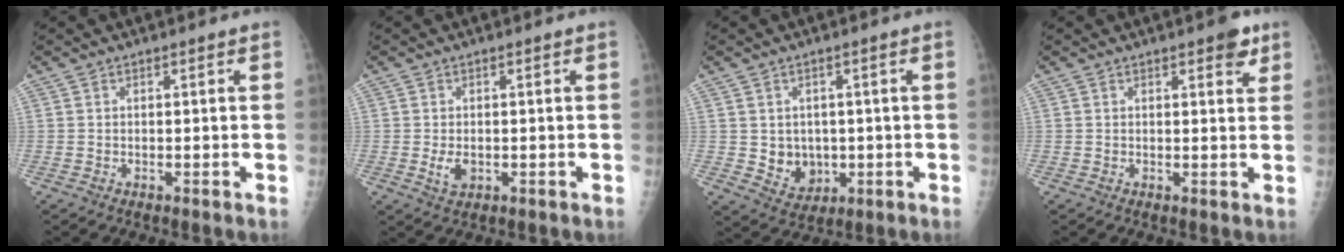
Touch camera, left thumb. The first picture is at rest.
{"total": 2.9, "force": [-0.4, 1.9, 2.2], "torque": [-0.038, -0.004, -0.002]}
{"total": 6.1, "force": [-0.2, 5.2, 3.2], "torque": [-0.022, -0.004, 0.014]}
{"total": 3.6, "force": [2.1, 1.5, 2.4], "torque": [-0.014, -0.007, 0.022]}